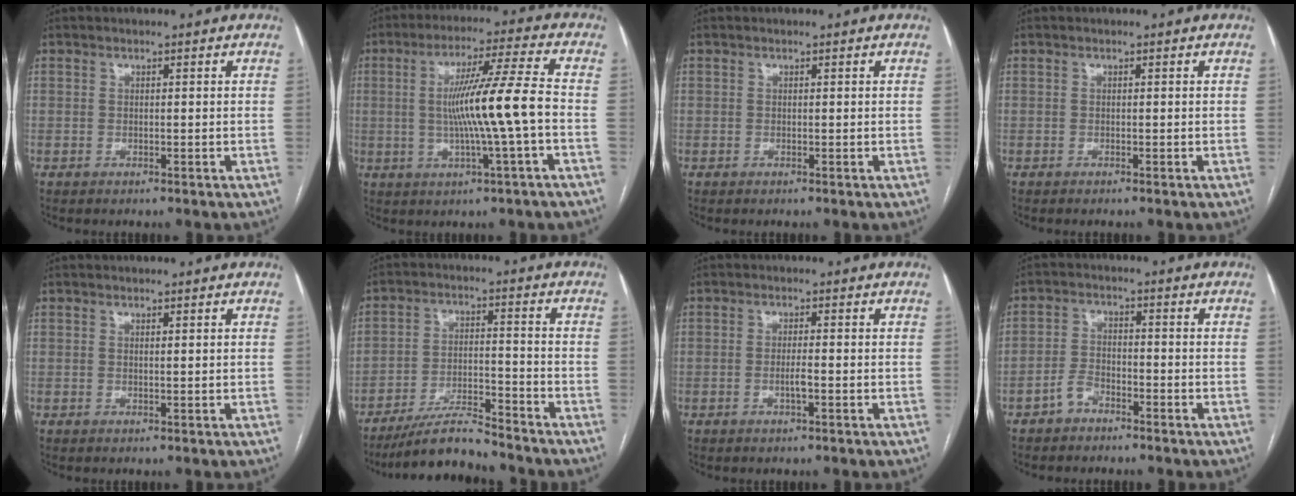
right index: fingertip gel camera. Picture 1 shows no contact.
{"total": 11.4, "force": [-1.1, -1.1, 11.3], "torque": [-0.200, 0.007, -0.018]}
{"total": 0.0}
{"total": 0.0}
{"total": 0.5, "force": [0.3, -0.1, 0.5], "torque": [-0.008, -0.001, 0.005]}
{"total": 8.8, "force": [-8.1, 0.9, 3.4], "torque": [-0.058, -0.007, -0.142]}
{"total": 1.9, "force": [-0.6, 0.1, 1.8], "torque": [-0.036, -0.001, -0.011]}
{"total": 3.2, "force": [-2.4, 1.7, 1.3], "torque": [-0.028, 0.006, -0.044]}